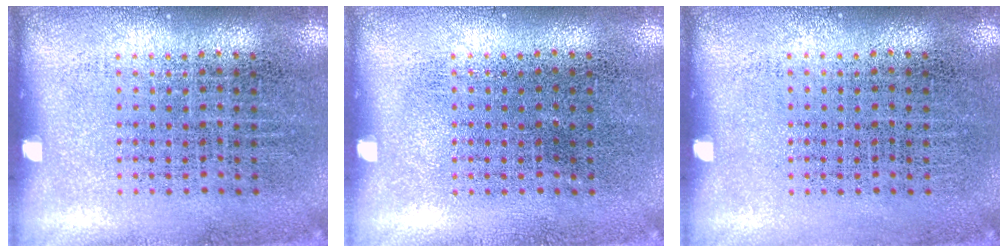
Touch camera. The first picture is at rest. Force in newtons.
{"total": 0.0}
{"total": 0.0}